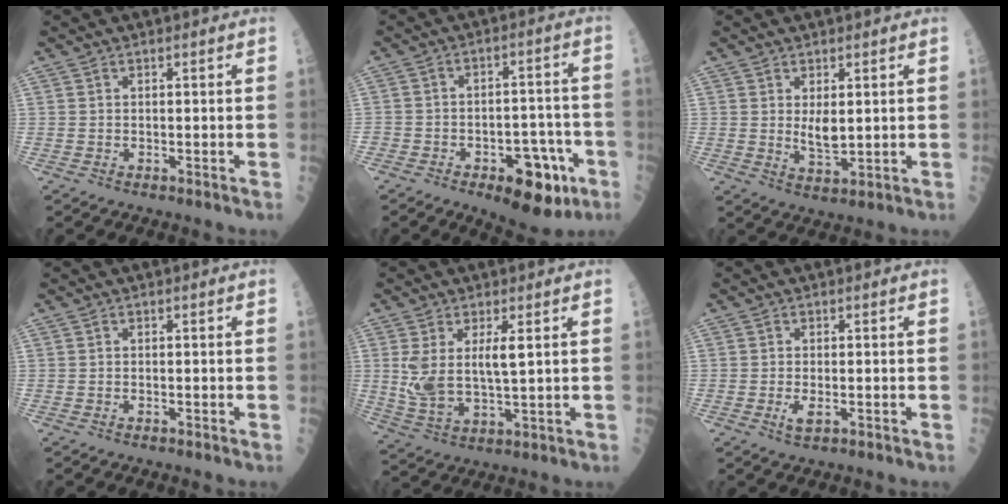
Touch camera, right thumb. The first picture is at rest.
{"total": 12.6, "force": [-6.1, 6.5, 9.0], "torque": [-0.084, 0.044, -0.080]}
{"total": 4.1, "force": [0.9, 1.8, 3.6], "torque": [-0.057, -0.015, 0.022]}
{"total": 0.0}
{"total": 8.6, "force": [1.9, 3.2, 7.8], "torque": [-0.167, -0.015, 0.046]}
{"total": 2.2, "force": [-0.6, 0.8, 2.0], "torque": [-0.037, -0.004, -0.011]}